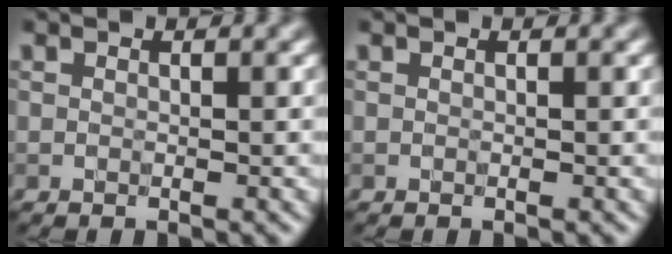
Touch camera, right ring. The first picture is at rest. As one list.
[{"total": 0.0}]